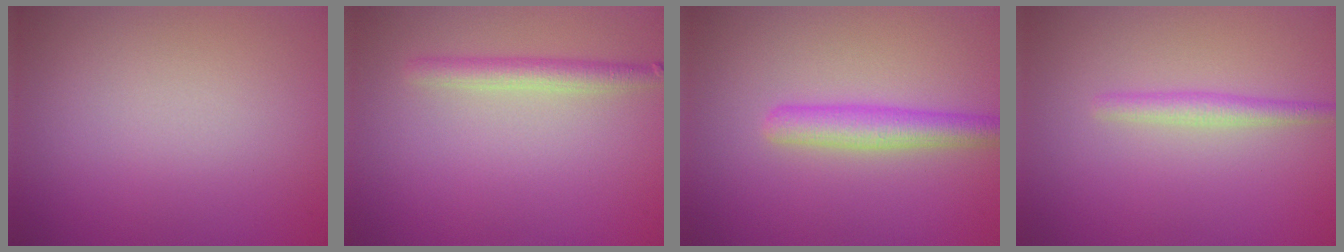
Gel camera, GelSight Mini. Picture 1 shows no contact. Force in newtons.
{"total": 2.3, "press": 2.3, "slide": 0.1}
{"total": 3.3, "press": 3.2, "slide": 0.1}
{"total": 1.7, "press": 1.7, "slide": 0.1}